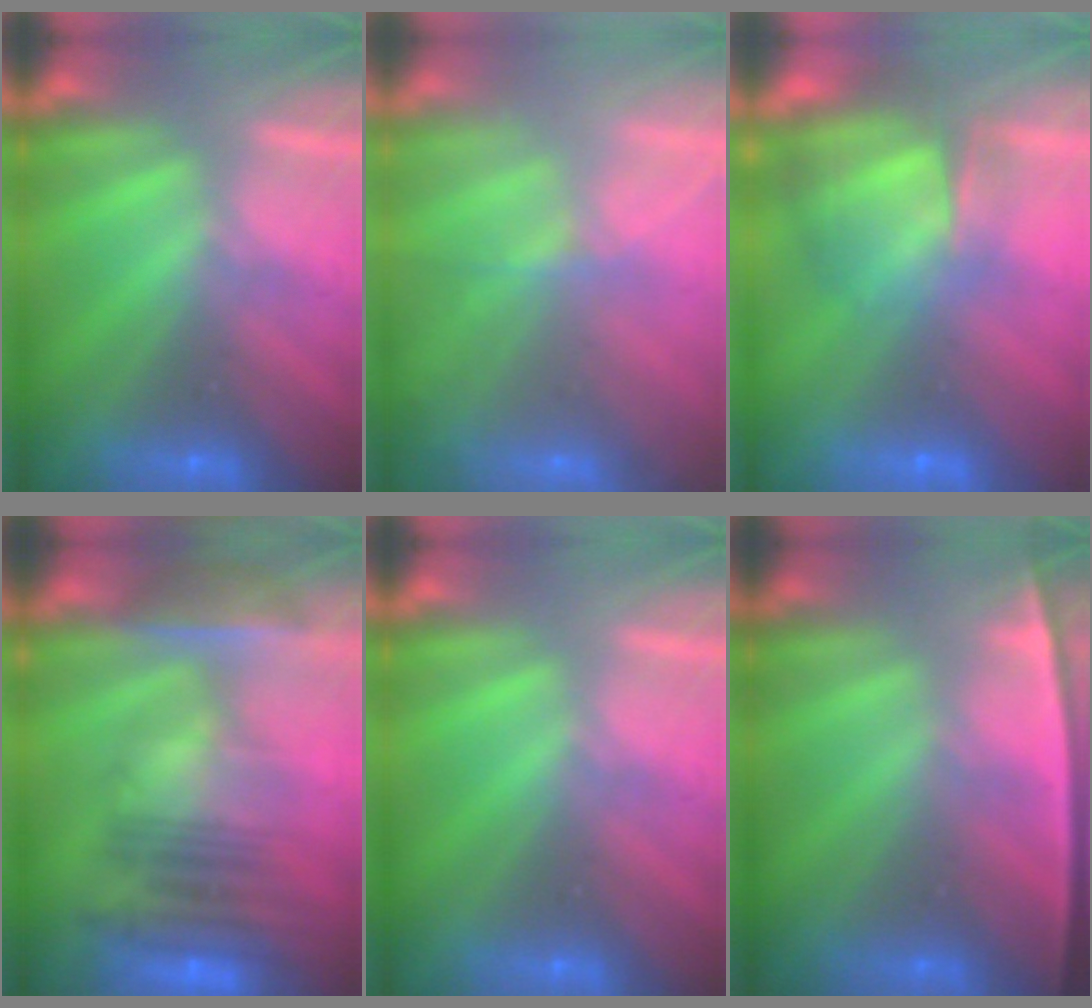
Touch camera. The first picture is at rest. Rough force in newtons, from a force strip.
{"total": 7.3}
{"total": 7.4}
{"total": 7.5}
{"total": 0.0}
{"total": 2.4}